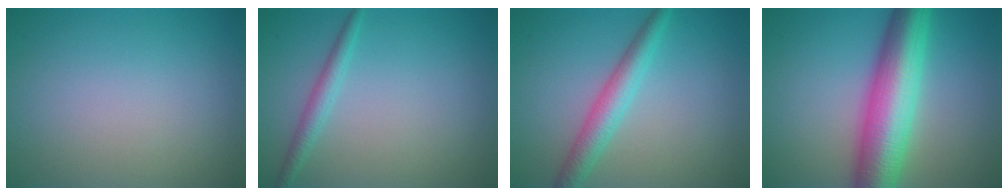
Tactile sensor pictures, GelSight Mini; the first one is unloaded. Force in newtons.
{"total": 1.8, "press": 1.8, "slide": 0.0}
{"total": 3.4, "press": 3.4, "slide": 0.1}
{"total": 9.7, "press": 9.7, "slide": 0.2}